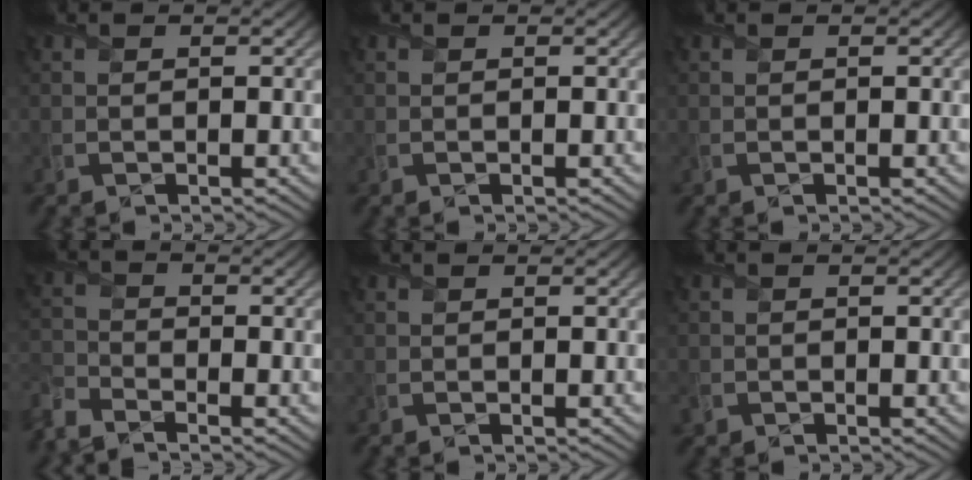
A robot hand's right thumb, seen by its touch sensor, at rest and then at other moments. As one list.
[{"total": 0.0}, {"total": 0.0}, {"total": 4.8, "force": [-4.2, 1.6, 1.8], "torque": [-0.048, -0.013, -0.101]}, {"total": 0.0}, {"total": 1.3, "force": [-0.8, 1.0, 0.2], "torque": [-0.006, -0.007, -0.019]}]